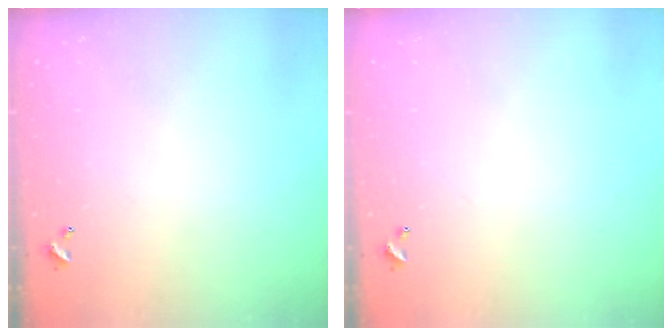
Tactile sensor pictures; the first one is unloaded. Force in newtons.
{"total": 0.0}